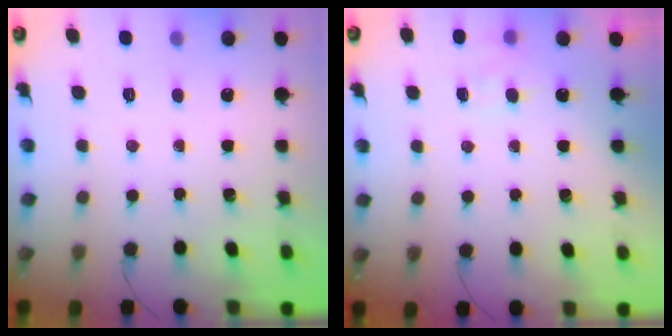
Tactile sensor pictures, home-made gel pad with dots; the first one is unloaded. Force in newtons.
{"total": 3.2, "press": 3.0, "slide": 1.2}